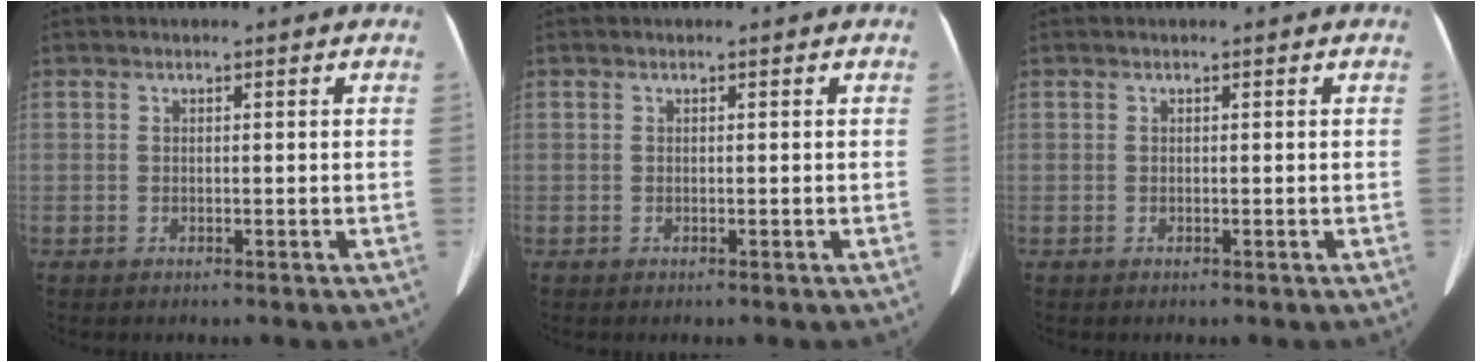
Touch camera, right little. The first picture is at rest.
{"total": 0.0}
{"total": 0.0}